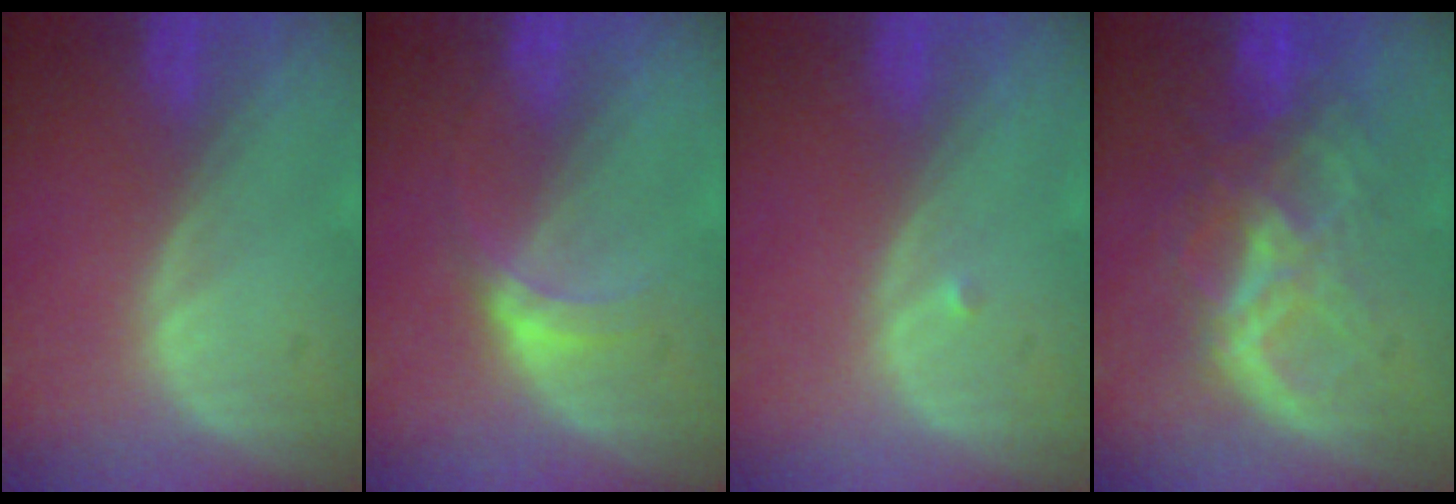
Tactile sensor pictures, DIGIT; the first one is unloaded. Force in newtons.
{"total": 3.2, "press": 2.8, "slide": 1.6}
{"total": 0.5, "press": 0.4, "slide": 0.3}
{"total": 8.7, "press": 7.5, "slide": 4.3}